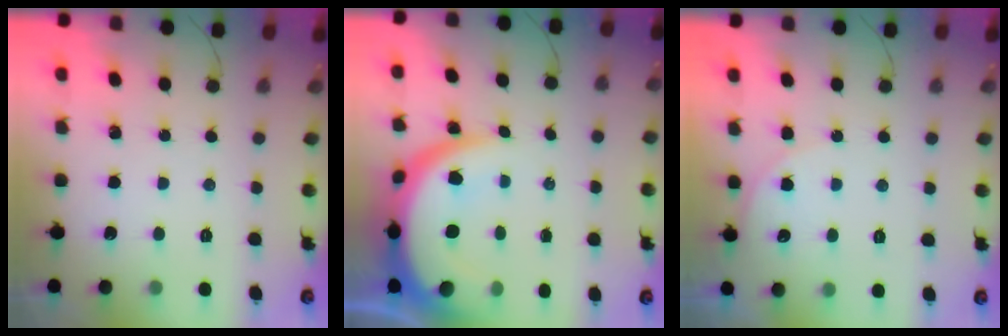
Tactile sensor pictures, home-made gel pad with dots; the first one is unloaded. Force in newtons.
{"total": 13.4, "press": 13.3, "slide": 1.5}
{"total": 4.9, "press": 4.8, "slide": 0.5}